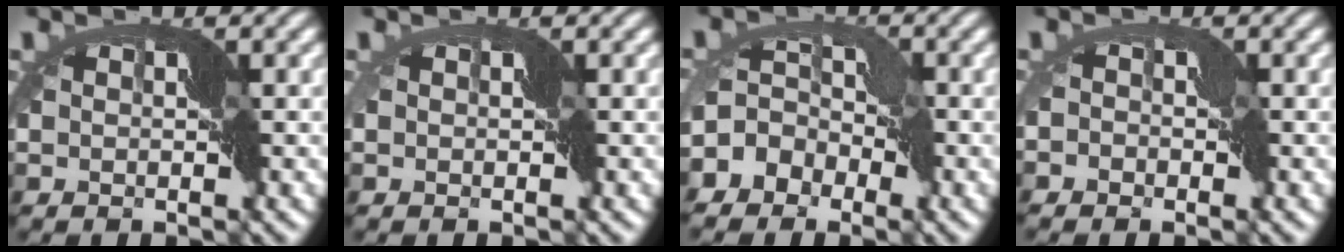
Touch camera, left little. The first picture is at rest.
{"total": 0.0}
{"total": 5.3, "force": [-2.5, 4.1, 2.2], "torque": [-0.027, 0.008, -0.064]}
{"total": 1.9, "force": [-1.4, 1.3, 0.2], "torque": [0.004, 0.010, -0.028]}